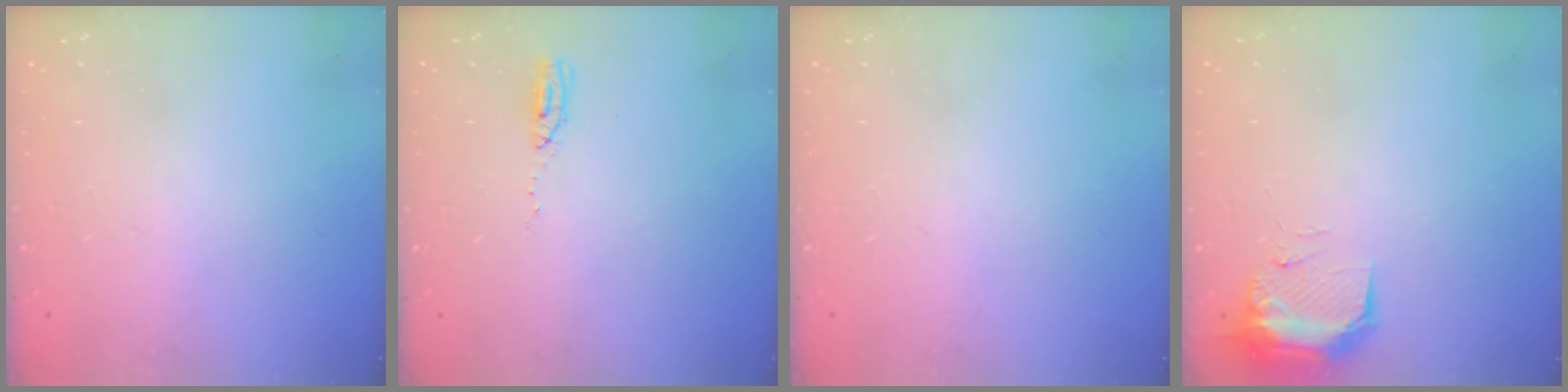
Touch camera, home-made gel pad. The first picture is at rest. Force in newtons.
{"total": 4.0, "press": 3.9, "slide": 1.2}
{"total": 0.0}
{"total": 9.2, "press": 9.0, "slide": 1.5}